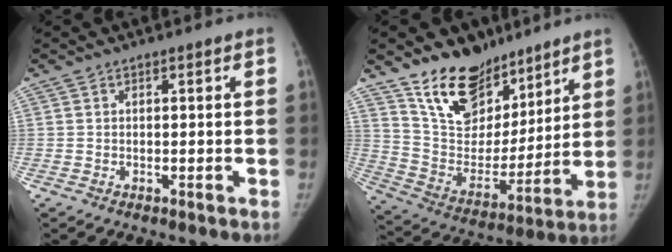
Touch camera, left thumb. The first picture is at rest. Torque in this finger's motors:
{"motor_torque": [0.11, 0.10, 1.06, -1.02, 0.05]}